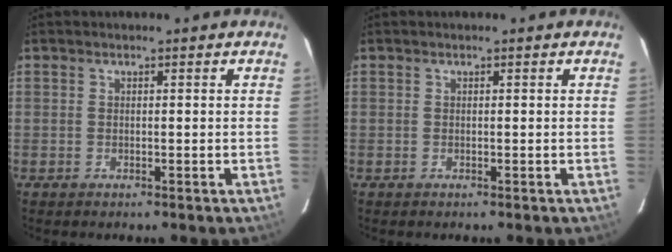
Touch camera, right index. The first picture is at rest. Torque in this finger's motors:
{"motor_torque": [0.25, 0.23, -0.02, 0.00]}